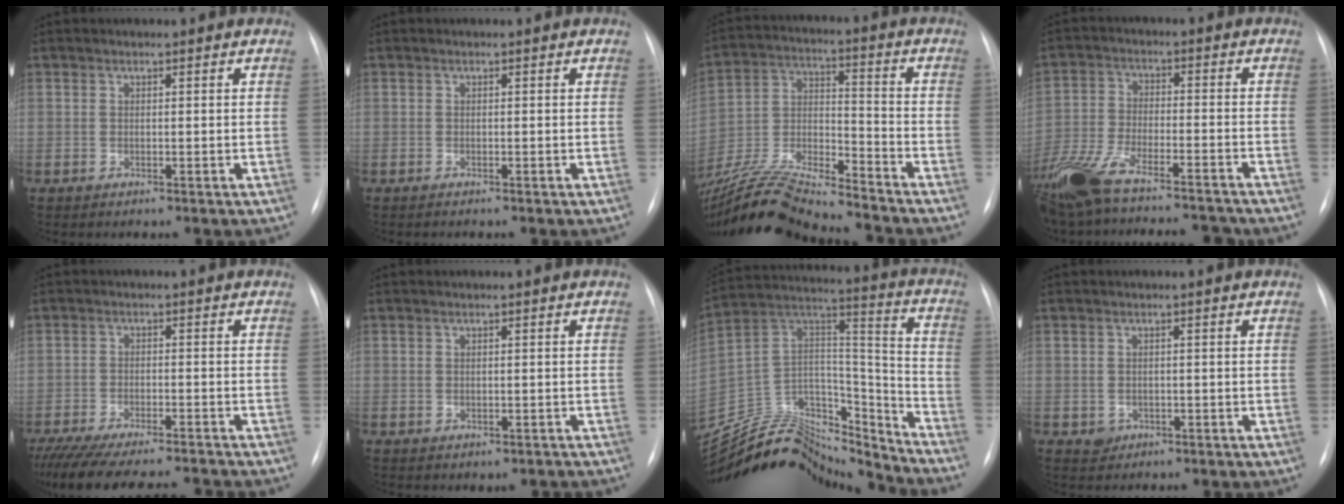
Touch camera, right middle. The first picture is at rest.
{"total": 0.0}
{"total": 17.8, "force": [-16.7, 0.3, 6.1], "torque": [-0.133, 0.001, -0.301]}
{"total": 17.8, "force": [-14.8, 4.0, 9.1], "torque": [-0.208, -0.011, -0.248]}
{"total": 16.3, "force": [-14.6, 2.3, 6.9], "torque": [-0.145, -0.025, -0.210]}
{"total": 1.5, "force": [-0.8, 1.1, 0.6], "torque": [-0.010, 0.009, -0.001]}
{"total": 22.5, "force": [-21.1, 6.3, 4.7], "torque": [-0.104, 0.059, -0.344]}
{"total": 2.0, "force": [-0.7, 1.8, 0.4], "torque": [-0.004, 0.004, -0.004]}